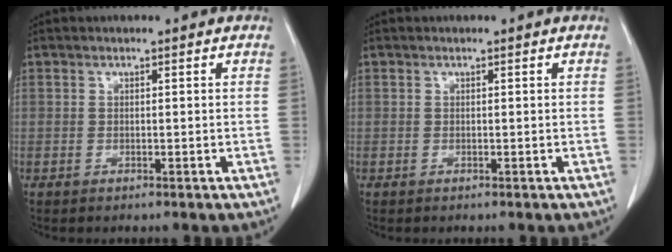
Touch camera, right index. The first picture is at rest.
{"total": 0.0}